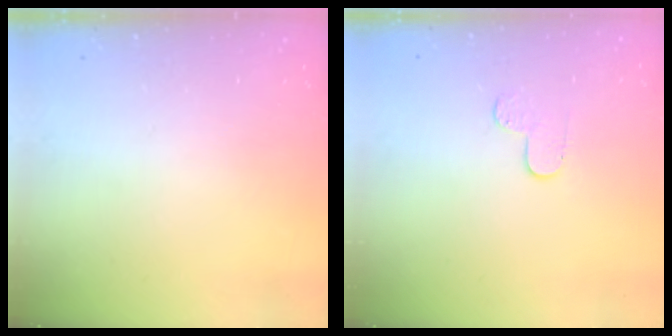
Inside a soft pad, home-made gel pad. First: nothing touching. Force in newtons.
{"total": 3.8, "press": 3.8, "slide": 0.4}